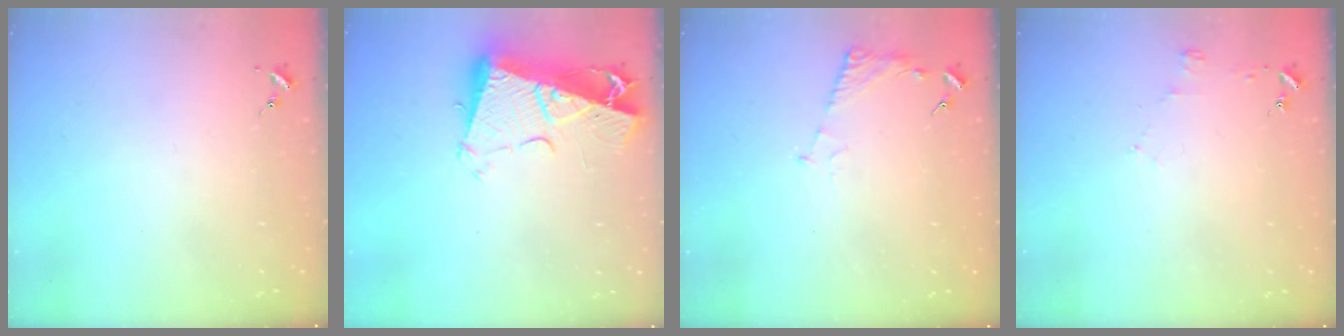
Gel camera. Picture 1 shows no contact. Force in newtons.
{"total": 14.0, "press": 13.9, "slide": 1.6}
{"total": 5.1, "press": 5.1, "slide": 0.7}
{"total": 3.5, "press": 3.5, "slide": 0.4}